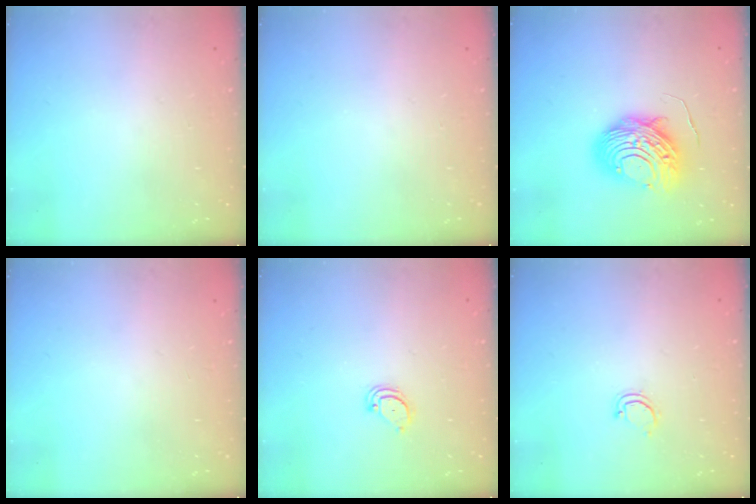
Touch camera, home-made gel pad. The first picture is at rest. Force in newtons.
{"total": 0.0}
{"total": 12.8, "press": 12.7, "slide": 1.1}
{"total": 0.0}
{"total": 2.6, "press": 2.6, "slide": 0.2}
{"total": 3.1, "press": 3.1, "slide": 0.2}